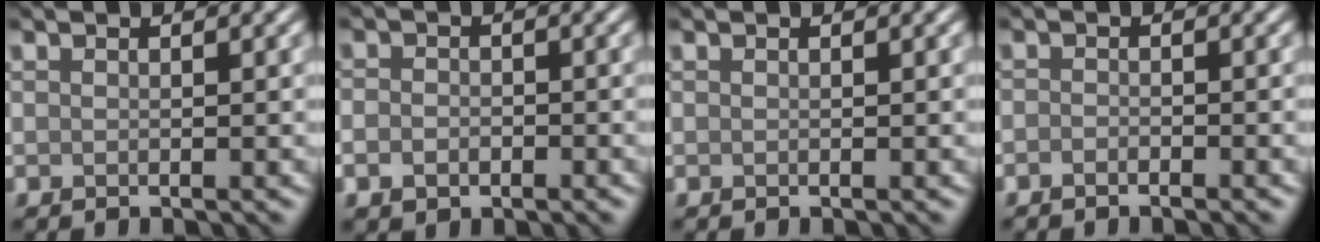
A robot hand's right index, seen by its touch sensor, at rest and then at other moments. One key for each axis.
{"total": 2.1, "fx": -0.8, "fy": 1.5, "fz": 1.2, "tx": -0.018, "ty": -0.002, "tz": -0.019}
{"total": 0.0}
{"total": 1.0, "fx": -0.8, "fy": 0.3, "fz": 0.5, "tx": -0.009, "ty": -0.001, "tz": -0.016}